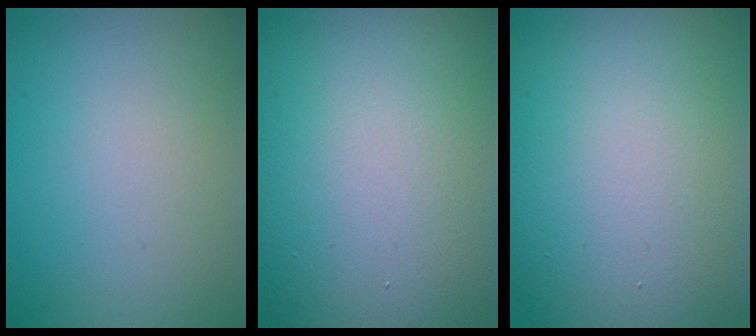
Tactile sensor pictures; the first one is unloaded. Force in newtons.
{"total": 19.7, "press": 19.6, "slide": 1.3}
{"total": 17.8, "press": 17.7, "slide": 1.1}